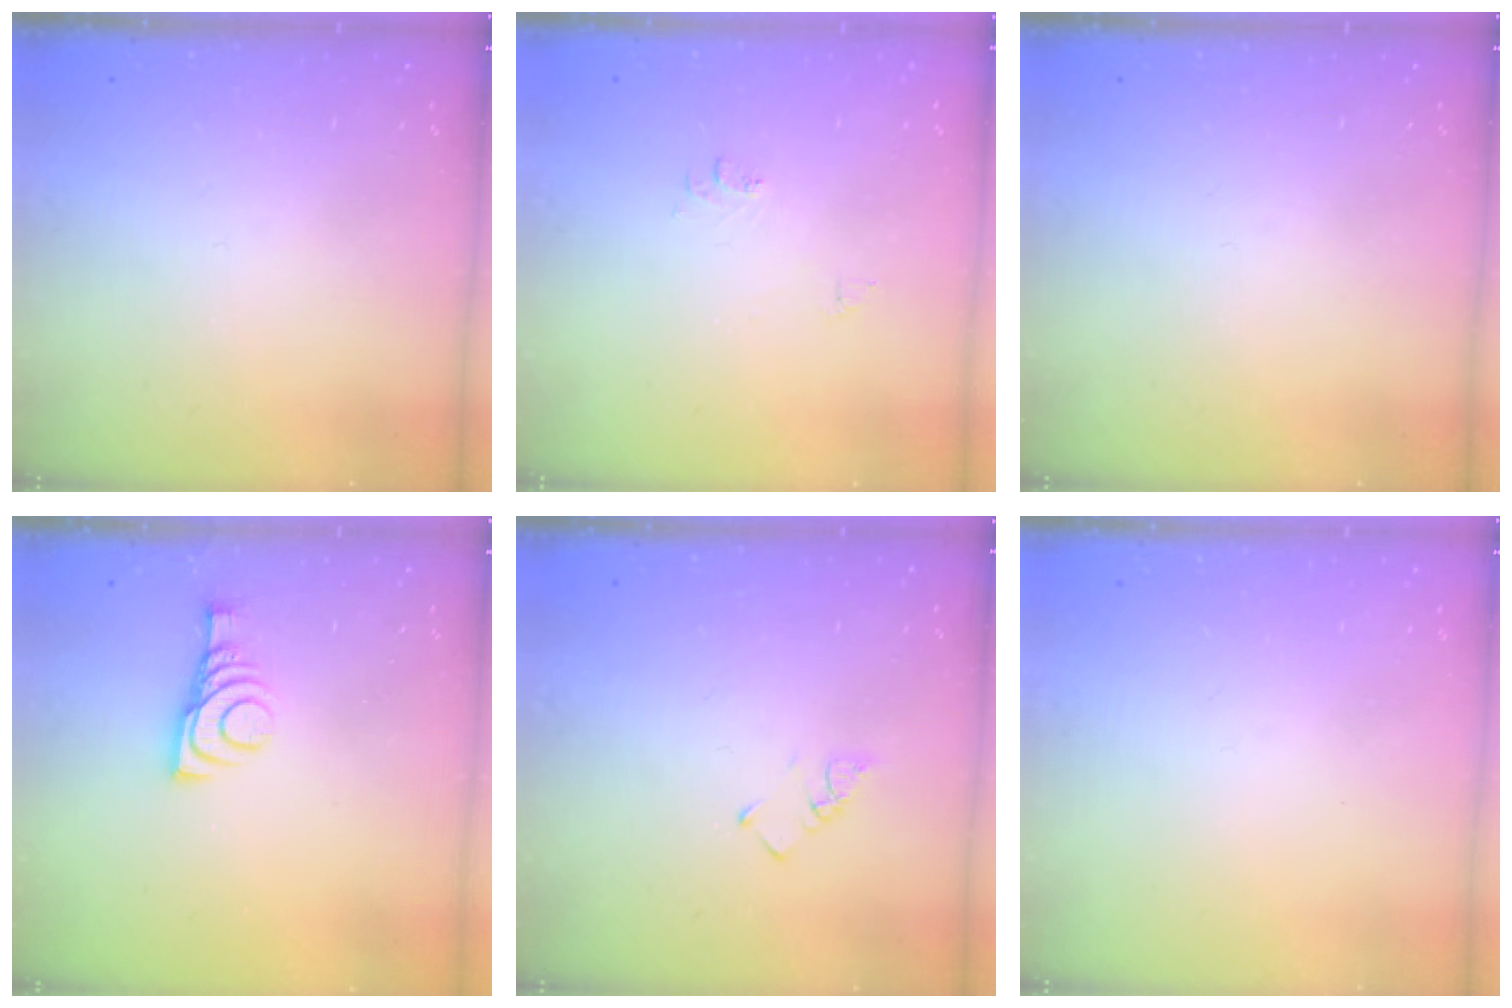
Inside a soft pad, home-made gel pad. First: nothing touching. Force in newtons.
{"total": 6.6, "press": 6.6, "slide": 0.6}
{"total": 0.0}
{"total": 9.2, "press": 9.2, "slide": 0.2}
{"total": 1.9, "press": 1.9, "slide": 0.3}
{"total": 0.0}